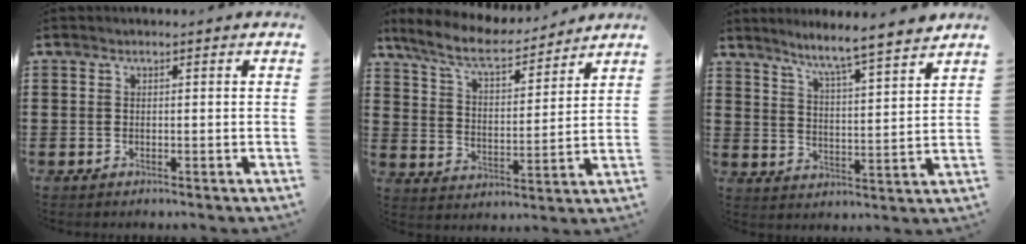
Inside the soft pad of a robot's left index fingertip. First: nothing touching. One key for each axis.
{"total": 8.3, "fx": 7.1, "fy": 1.5, "fz": 4.0, "tx": -0.105, "ty": -0.032, "tz": 0.123}
{"total": 5.2, "fx": 4.6, "fy": -1.1, "fz": 2.1, "tx": -0.058, "ty": -0.024, "tz": 0.077}